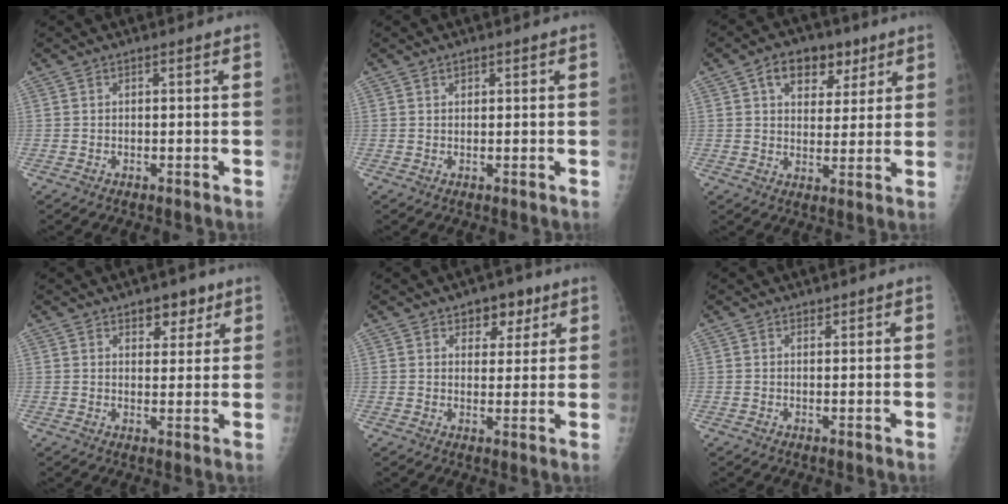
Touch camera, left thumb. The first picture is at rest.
{"total": 0.9, "force": [0.6, 0.6, 0.3], "torque": [0.000, -0.003, 0.008]}
{"total": 9.9, "force": [5.0, 6.5, 5.4], "torque": [-0.046, -0.011, 0.074]}
{"total": 5.3, "force": [3.2, 3.1, 2.8], "torque": [-0.007, -0.016, 0.044]}
{"total": 5.8, "force": [3.4, 3.9, 2.8], "torque": [-0.003, -0.014, 0.045]}
{"total": 0.6, "force": [0.5, 0.3, 0.0], "torque": [0.007, -0.004, 0.006]}